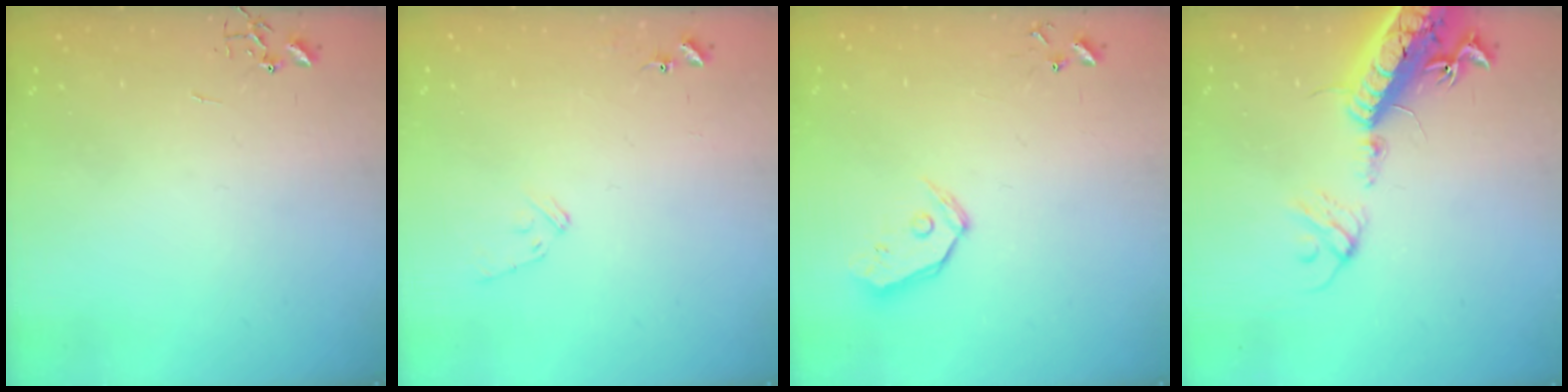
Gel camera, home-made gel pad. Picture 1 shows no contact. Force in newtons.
{"total": 8.2, "press": 8.2, "slide": 0.3}
{"total": 7.7, "press": 7.6, "slide": 0.9}
{"total": 22.7, "press": 22.1, "slide": 4.9}